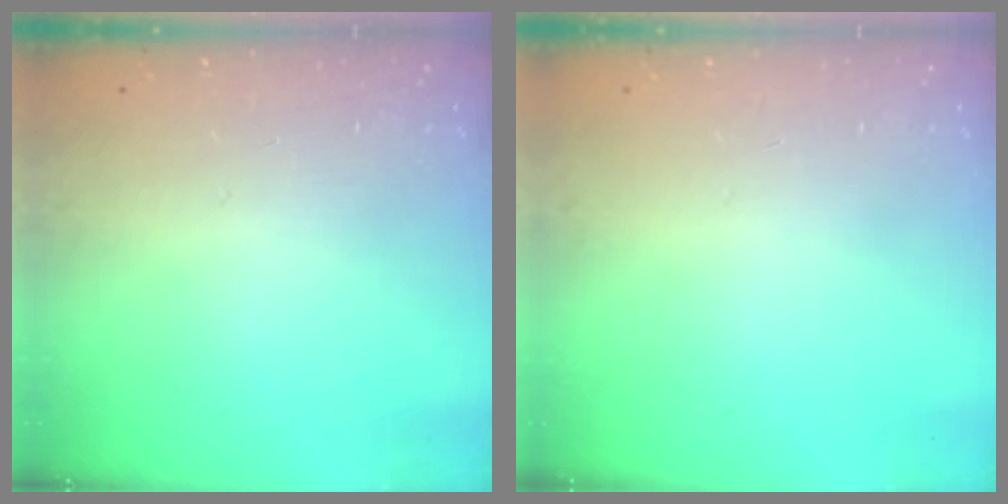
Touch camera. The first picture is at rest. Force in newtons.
{"total": 0.0}